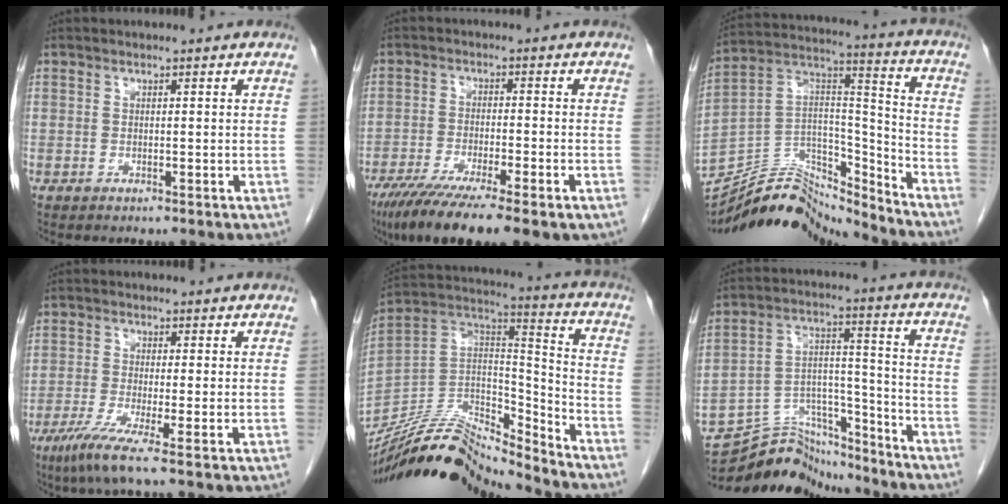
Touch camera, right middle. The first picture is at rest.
{"total": 15.0, "force": [-10.4, 2.2, 10.5], "torque": [-0.158, -0.034, -0.167]}
{"total": 17.0, "force": [-16.5, 3.2, 3.0], "torque": [-0.044, 0.062, -0.285]}
{"total": 5.7, "force": [-3.5, -0.8, 4.4], "torque": [-0.085, -0.020, -0.071]}
{"total": 18.7, "force": [-17.6, 2.2, 6.1], "torque": [-0.099, 0.046, -0.311]}
{"total": 13.3, "force": [-13.0, 2.6, 0.7], "torque": [-0.010, 0.052, -0.219]}